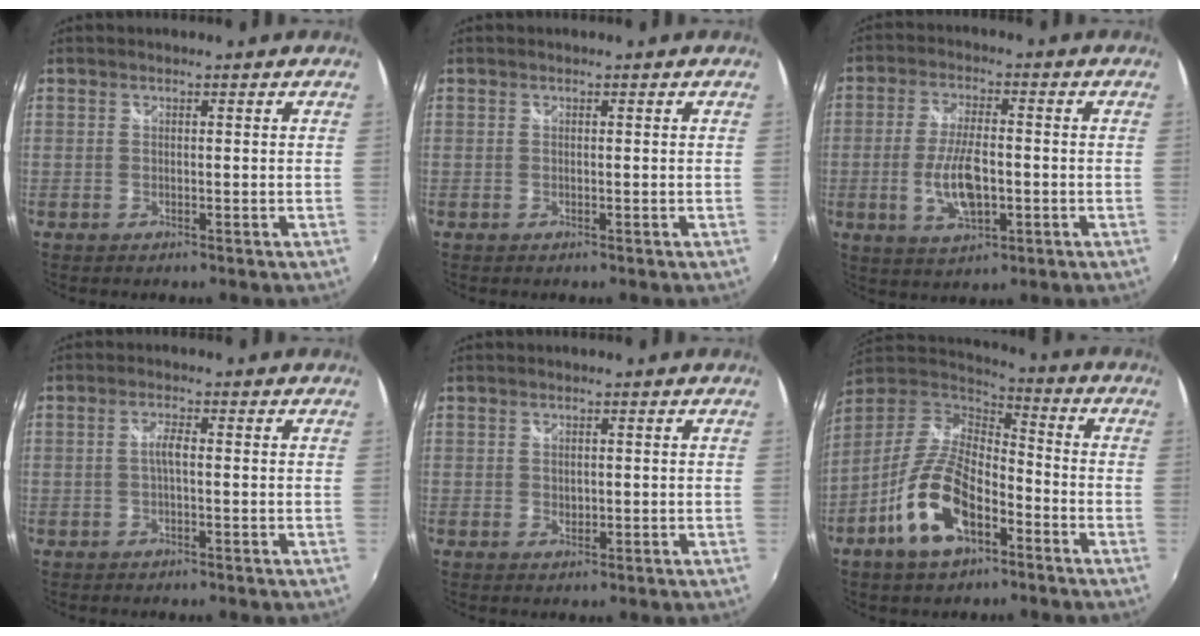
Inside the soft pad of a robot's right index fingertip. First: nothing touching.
{"total": 0.0}
{"total": 5.7, "force": [-1.4, 2.3, 5.1], "torque": [-0.102, -0.006, -0.024]}
{"total": 2.0, "force": [-0.2, 0.4, 2.0], "torque": [-0.039, 0.003, -0.006]}
{"total": 1.2, "force": [0.2, 1.1, 0.5], "torque": [-0.006, -0.001, 0.004]}
{"total": 15.8, "force": [-7.7, 7.5, 11.6], "torque": [-0.240, -0.008, -0.142]}